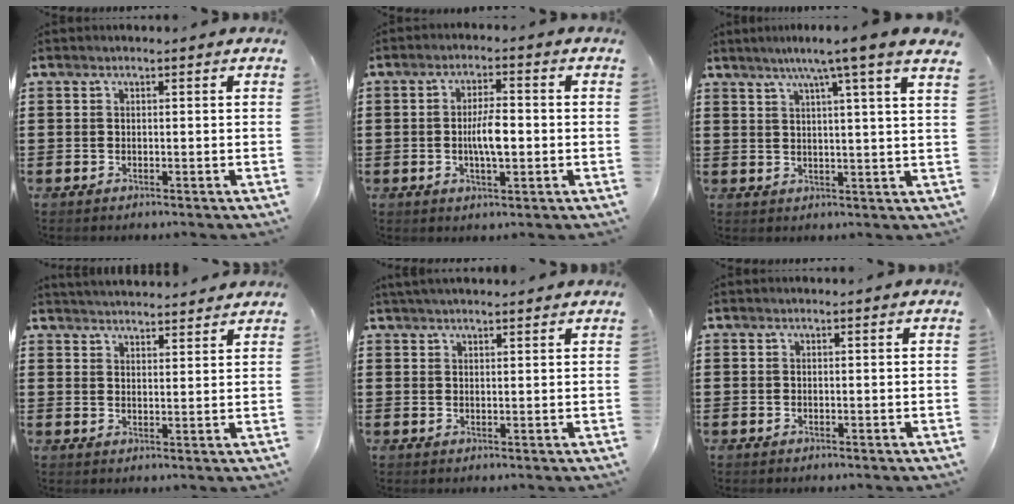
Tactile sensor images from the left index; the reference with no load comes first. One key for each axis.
{"total": 5.3, "fx": -0.6, "fy": 1.8, "fz": 5.0, "tx": -0.089, "ty": 0.001, "tz": -0.017}
{"total": 6.3, "fx": 4.4, "fy": -1.3, "fz": 4.4, "tx": -0.091, "ty": -0.018, "tz": 0.066}
{"total": 2.9, "fx": 2.9, "fy": -0.2, "fz": -0.2, "tx": -0.006, "ty": -0.012, "tz": 0.054}
{"total": 1.8, "fx": 1.7, "fy": 0.3, "fz": 0.6, "tx": -0.015, "ty": 0.003, "tz": 0.032}
{"total": 0.0}